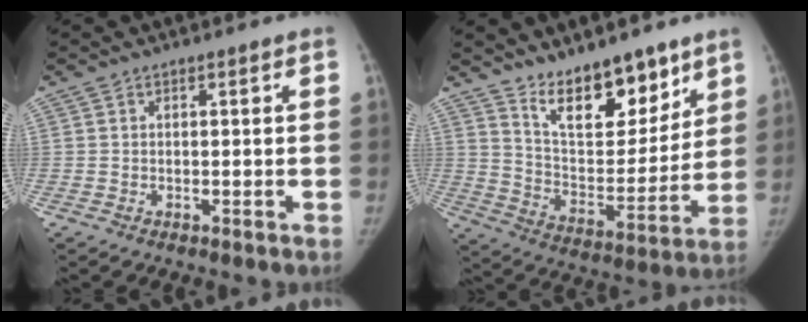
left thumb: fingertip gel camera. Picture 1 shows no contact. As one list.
[{"total": 16.0, "force": [11.5, 6.9, 8.7], "torque": [-0.082, -0.091, 0.202]}]